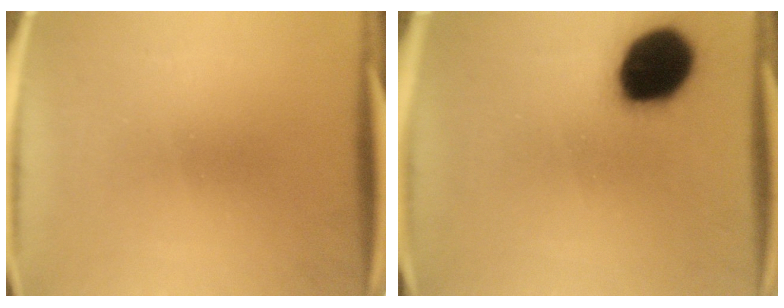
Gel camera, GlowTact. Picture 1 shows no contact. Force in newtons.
{"total": 19.1}